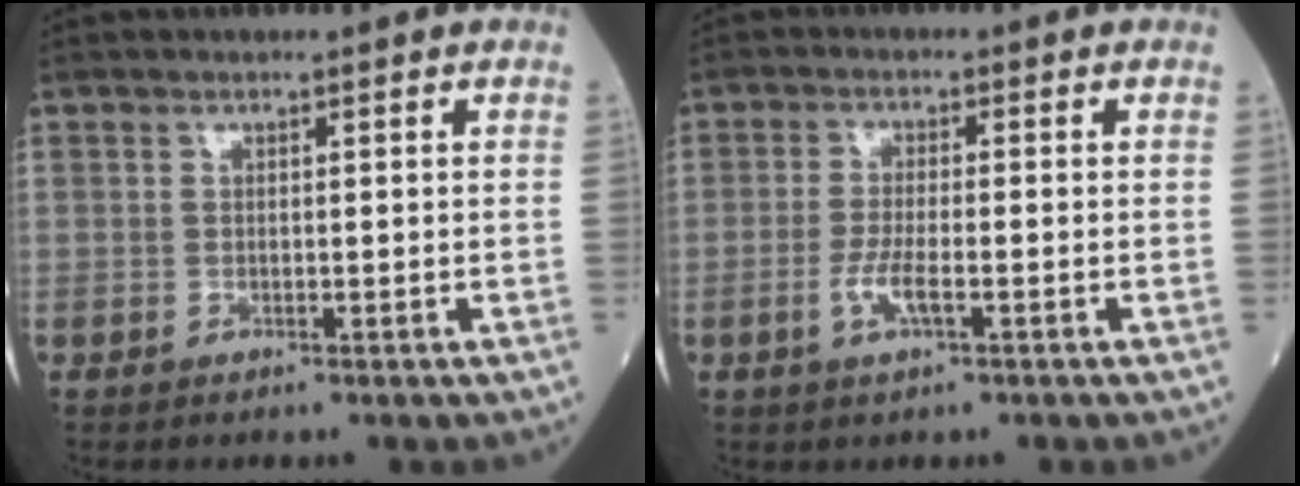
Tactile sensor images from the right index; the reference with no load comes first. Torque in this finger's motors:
{"motor_torque": [0.33, -0.12, 0.41, 0.11]}